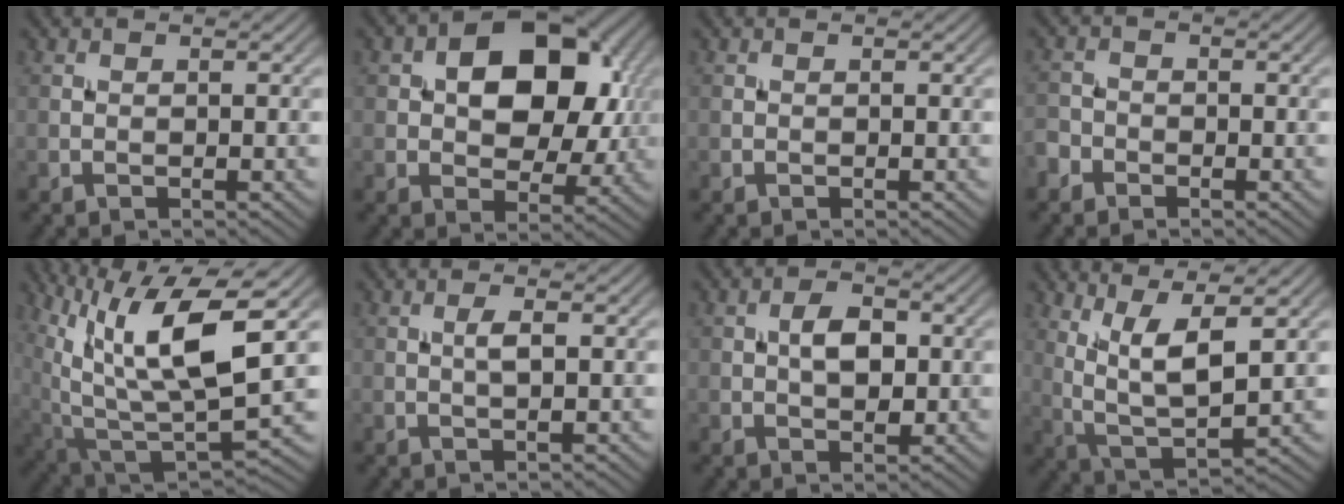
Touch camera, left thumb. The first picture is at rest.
{"total": 12.3, "force": [2.4, 8.2, 8.8], "torque": [-0.122, 0.004, 0.037]}
{"total": 0.0}
{"total": 2.1, "force": [-1.6, 1.4, 0.4], "torque": [-0.011, 0.001, -0.043]}
{"total": 17.0, "force": [5.4, 6.3, 14.8], "torque": [-0.287, -0.005, 0.107]}
{"total": 1.8, "force": [0.3, 0.3, 1.8], "torque": [-0.038, 0.004, 0.004]}
{"total": 4.2, "force": [0.2, 2.5, 3.4], "torque": [-0.064, 0.003, 0.001]}
{"total": 9.1, "force": [3.5, 3.0, 7.8], "torque": [-0.169, 0.002, 0.072]}